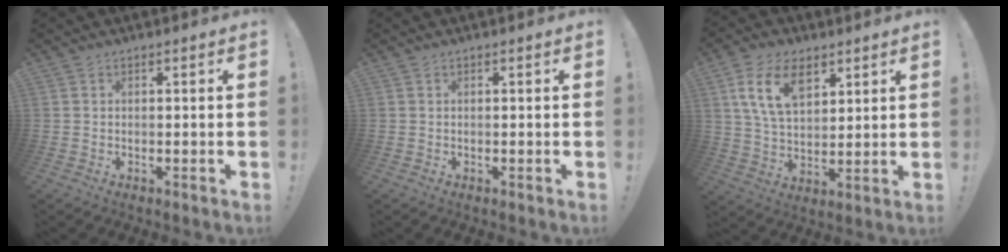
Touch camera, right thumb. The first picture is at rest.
{"total": 0.0}
{"total": 13.6, "force": [7.3, 8.4, 7.9], "torque": [-0.148, -0.008, 0.141]}